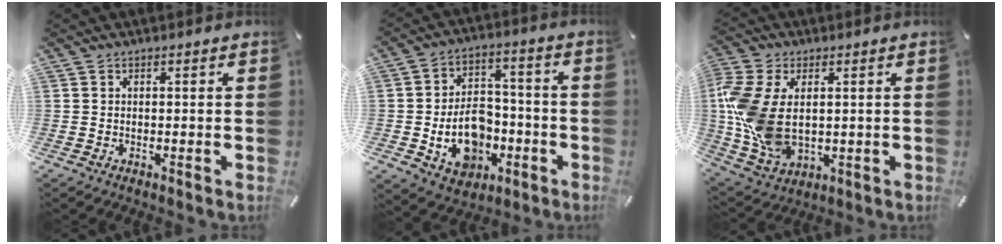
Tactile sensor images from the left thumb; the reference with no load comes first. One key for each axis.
{"total": 13.2, "fx": -3.7, "fy": 10.0, "fz": 7.8, "tx": -0.118, "ty": 0.018, "tz": -0.059}
{"total": 13.6, "fx": 1.4, "fy": 9.6, "fz": 9.6, "tx": -0.226, "ty": -0.005, "tz": 0.027}